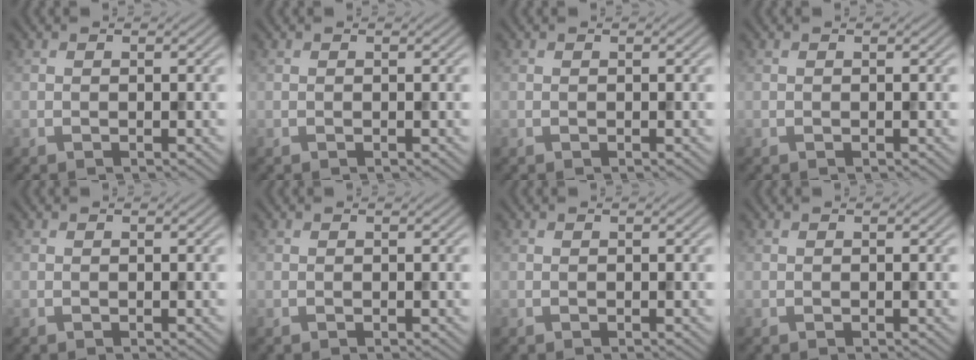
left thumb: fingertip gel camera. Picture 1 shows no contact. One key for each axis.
{"total": 0.0}
{"total": 0.0}
{"total": 0.0}
{"total": 0.0}
{"total": 0.0}
{"total": 0.0}
{"total": 0.0}